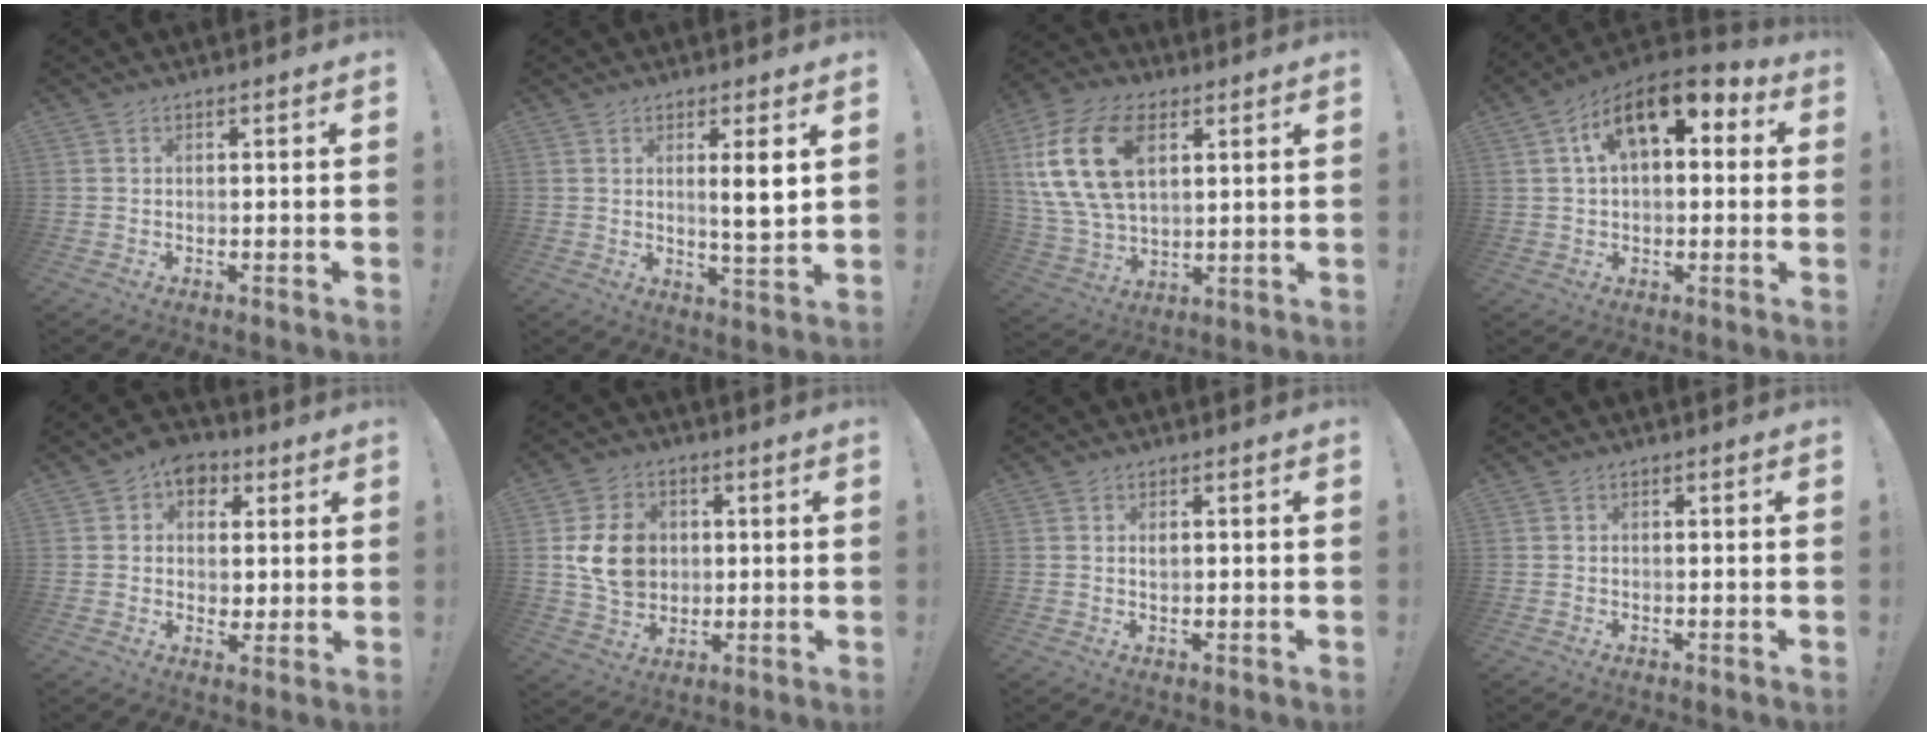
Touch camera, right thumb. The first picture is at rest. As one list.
[{"total": 6.3, "force": [2.1, 0.3, 5.9], "torque": [-0.084, -0.019, 0.025]}, {"total": 20.2, "force": [7.1, 12.7, 14.0], "torque": [-0.277, -0.020, 0.125]}, {"total": 13.8, "force": [5.7, 7.1, 10.3], "torque": [-0.157, -0.014, 0.100]}, {"total": 8.5, "force": [2.7, 7.5, 2.8], "torque": [-0.027, -0.008, 0.058]}, {"total": 12.7, "force": [1.4, 10.7, 6.7], "torque": [-0.106, 0.003, 0.032]}, {"total": 1.4, "force": [0.2, 1.0, 1.0], "torque": [-0.005, -0.002, 0.000]}, {"total": 0.7, "force": [-0.5, 0.5, 0.2], "torque": [-0.001, 0.002, -0.009]}]